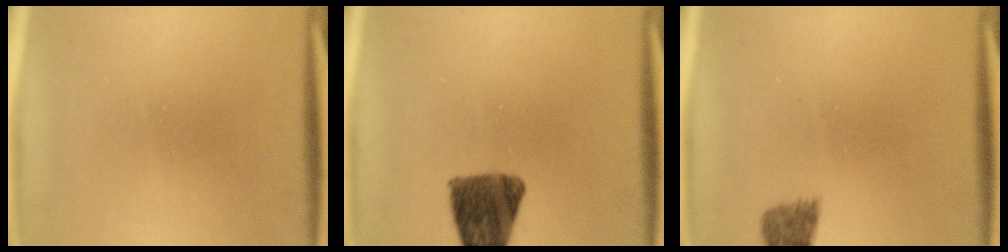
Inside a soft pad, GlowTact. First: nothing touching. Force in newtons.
{"total": 8.6}
{"total": 1.9}